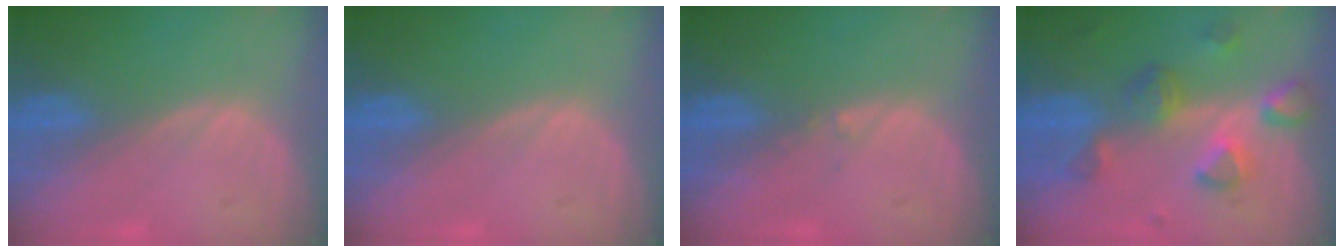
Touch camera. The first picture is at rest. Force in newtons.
{"total": 0.0}
{"total": 0.6, "press": 0.5, "slide": 0.4}
{"total": 8.0, "press": 7.0, "slide": 3.8}